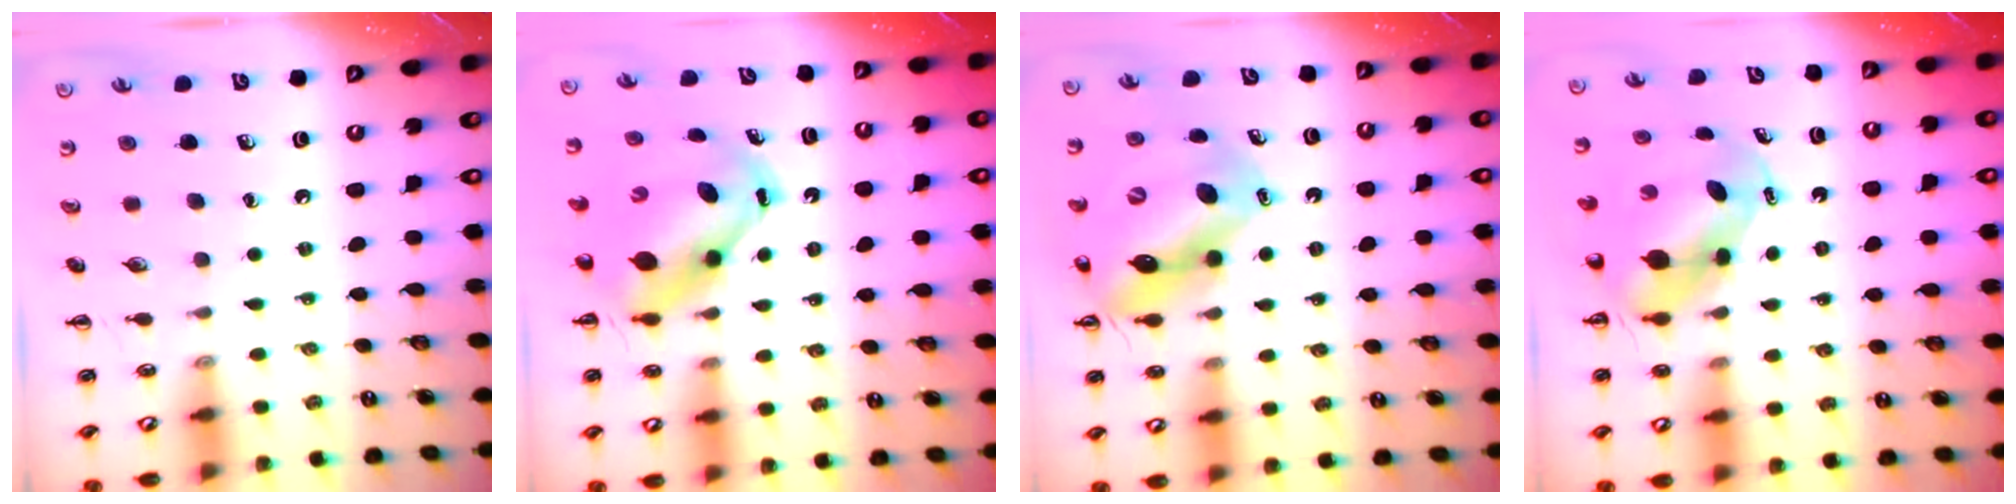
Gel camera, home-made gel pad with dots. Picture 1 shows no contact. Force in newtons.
{"total": 6.9, "press": 6.8, "slide": 1.6}
{"total": 13.0, "press": 12.5, "slide": 3.8}
{"total": 5.1, "press": 5.0, "slide": 0.9}